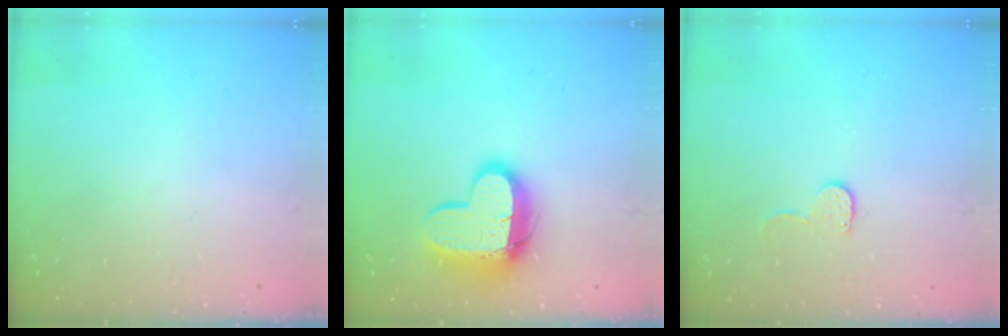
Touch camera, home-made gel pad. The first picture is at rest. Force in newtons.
{"total": 13.7, "press": 13.6, "slide": 1.3}
{"total": 7.1, "press": 7.1, "slide": 0.4}